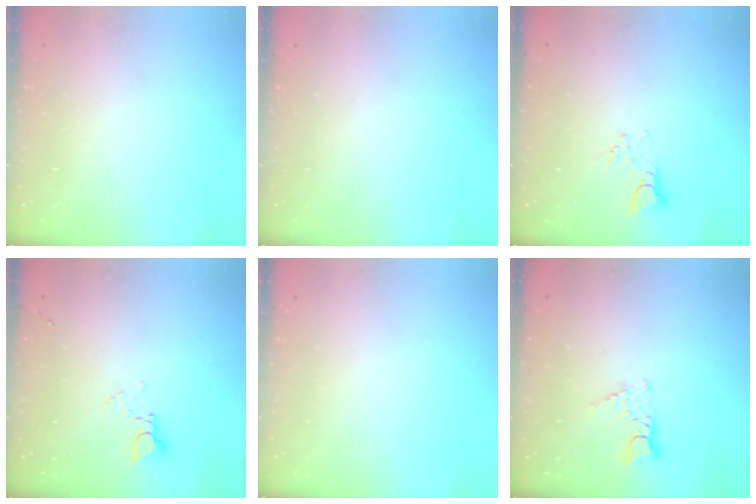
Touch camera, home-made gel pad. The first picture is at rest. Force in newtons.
{"total": 0.0}
{"total": 2.6, "press": 2.6, "slide": 0.4}
{"total": 2.9, "press": 2.8, "slide": 0.4}
{"total": 0.0}
{"total": 4.3, "press": 4.2, "slide": 0.3}